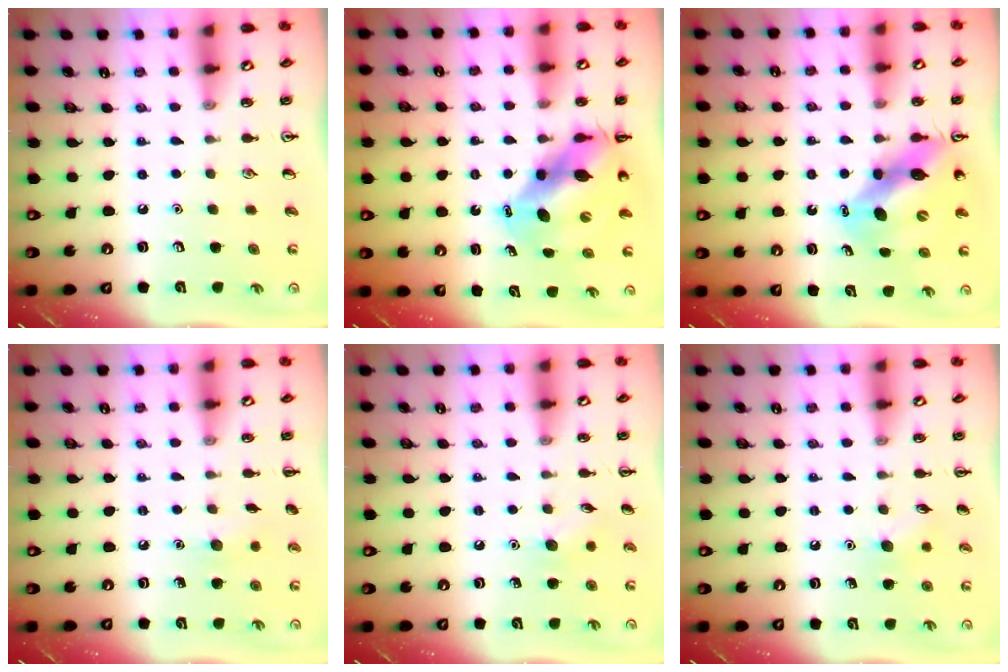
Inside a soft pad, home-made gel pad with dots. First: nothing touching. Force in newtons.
{"total": 11.1, "press": 10.7, "slide": 3.2}
{"total": 9.9, "press": 9.5, "slide": 2.8}
{"total": 5.6, "press": 5.4, "slide": 1.5}
{"total": 6.8, "press": 6.7, "slide": 1.4}
{"total": 7.6, "press": 7.4, "slide": 1.9}